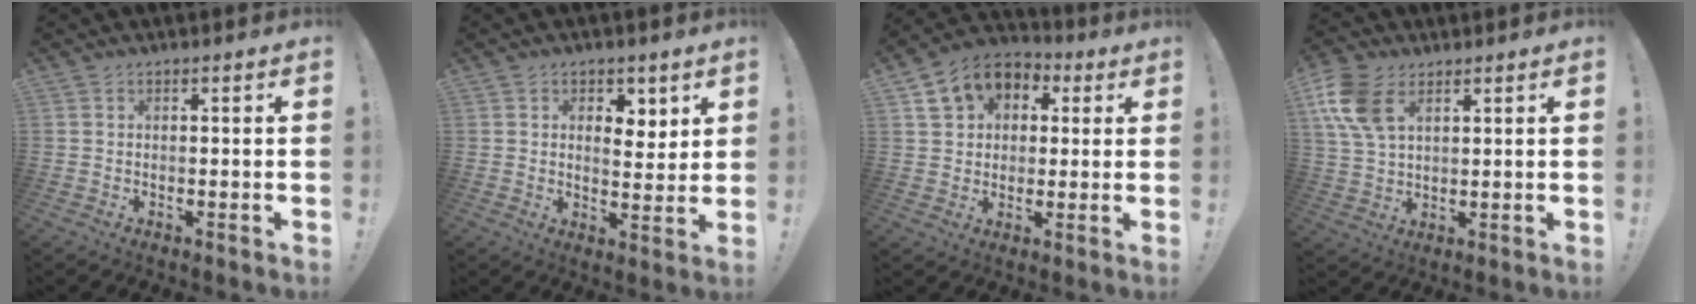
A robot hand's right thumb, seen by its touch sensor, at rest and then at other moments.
{"total": 5.6, "force": [3.4, 3.5, 2.7], "torque": [-0.020, -0.025, 0.056]}
{"total": 10.2, "force": [4.0, 8.5, 4.0], "torque": [-0.063, -0.013, 0.081]}
{"total": 11.9, "force": [5.2, 7.3, 7.9], "torque": [-0.163, -0.006, 0.101]}